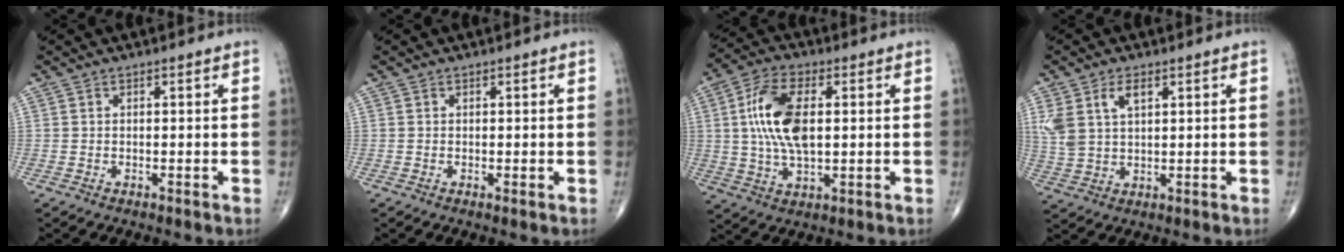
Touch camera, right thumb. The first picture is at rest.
{"total": 0.0}
{"total": 12.8, "force": [1.7, 6.3, 11.0], "torque": [-0.215, 0.005, 0.031]}
{"total": 7.3, "force": [3.1, 4.0, 5.3], "torque": [-0.114, -0.001, 0.068]}